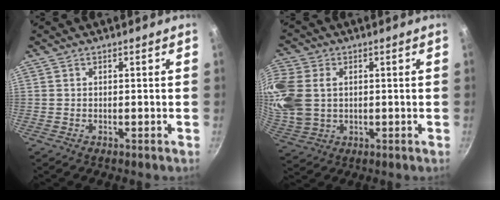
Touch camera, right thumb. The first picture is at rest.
{"total": 12.0, "force": [1.7, 9.2, 7.6], "torque": [-0.164, -0.007, 0.037]}